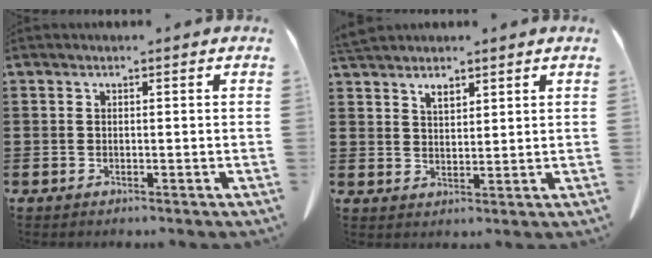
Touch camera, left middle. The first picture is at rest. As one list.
[{"total": 2.9, "force": [2.5, 1.0, 1.1], "torque": [-0.028, -0.001, 0.047]}]